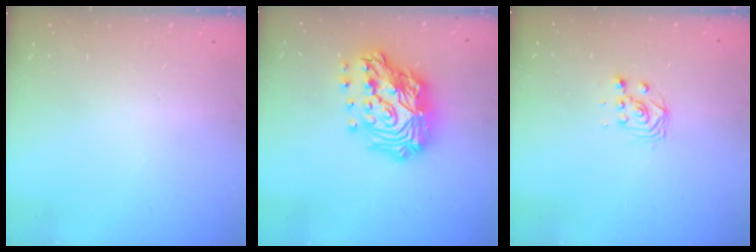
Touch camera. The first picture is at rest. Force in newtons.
{"total": 23.4, "press": 23.3, "slide": 2.1}
{"total": 2.8, "press": 2.5, "slide": 1.3}